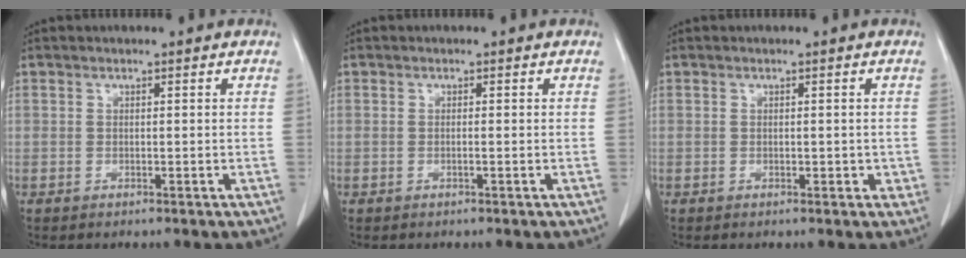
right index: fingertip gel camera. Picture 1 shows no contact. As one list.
[{"total": 0.0}, {"total": 1.3, "force": [0.0, 0.9, 0.9], "torque": [-0.004, 0.002, 0.003]}]